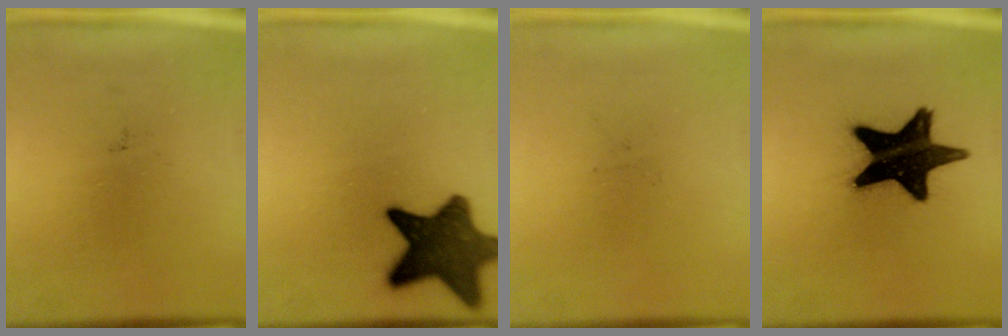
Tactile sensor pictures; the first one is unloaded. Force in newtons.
{"total": 13.6}
{"total": 0.0}
{"total": 19.3}